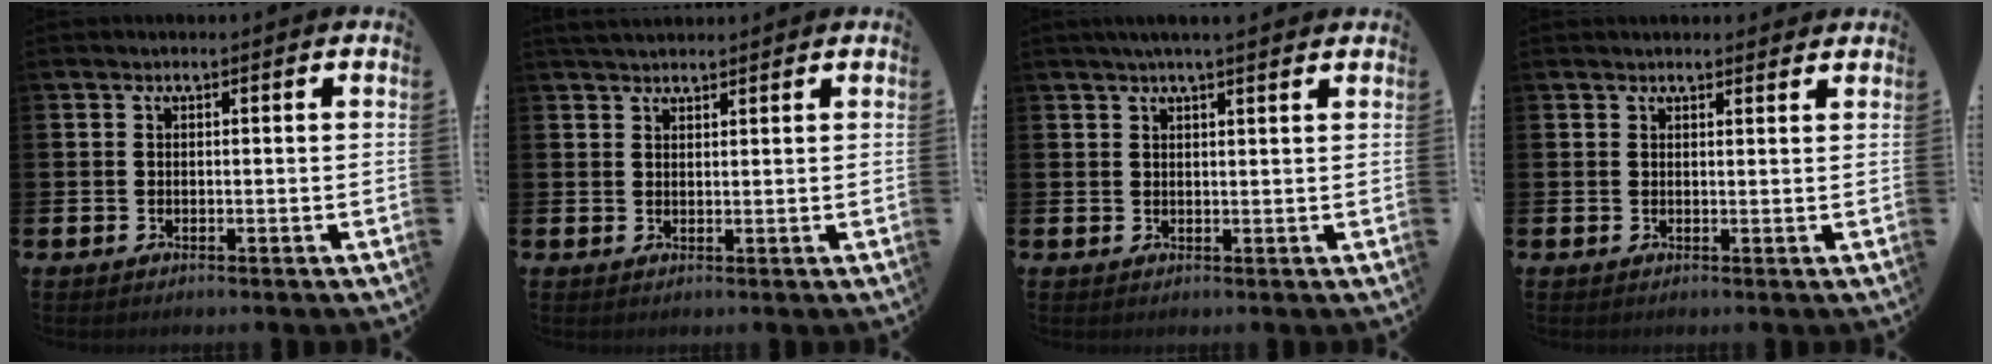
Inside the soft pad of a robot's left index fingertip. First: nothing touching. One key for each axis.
{"total": 2.5, "fx": 2.4, "fy": 0.6, "fz": 0.4, "tx": -0.004, "ty": -0.007, "tz": 0.042}
{"total": 2.9, "fx": 2.6, "fy": 0.1, "fz": 1.4, "tx": -0.025, "ty": -0.005, "tz": 0.044}
{"total": 1.4, "fx": 1.4, "fy": 0.2, "fz": 0.0, "tx": 0.006, "ty": -0.004, "tz": 0.025}